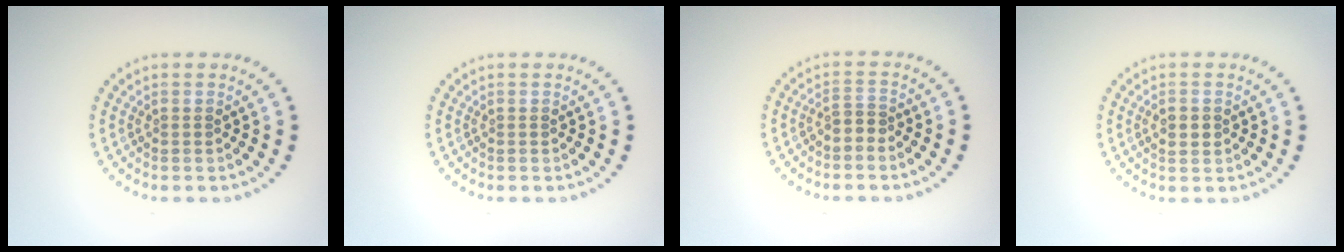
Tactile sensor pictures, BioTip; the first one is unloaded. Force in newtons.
{"total": 0.0}
{"total": 1.6, "press": 1.3, "slide": 0.9}
{"total": 1.5, "press": 1.5, "slide": 0.0}